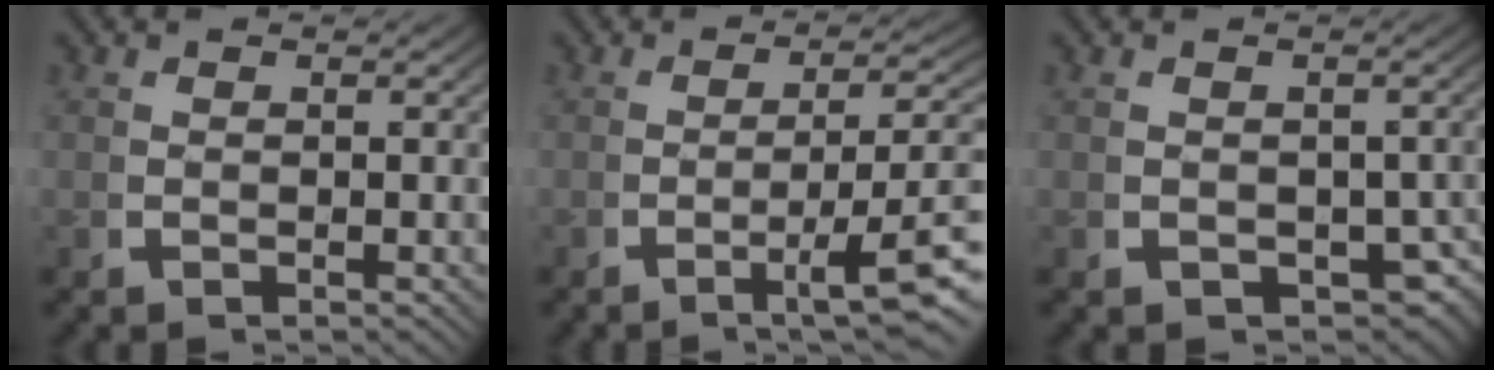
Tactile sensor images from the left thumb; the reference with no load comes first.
{"total": 7.2, "force": [-2.0, 2.3, 6.5], "torque": [-0.098, -0.011, -0.026]}
{"total": 4.1, "force": [-1.0, 2.9, 2.7], "torque": [-0.038, -0.029, -0.002]}